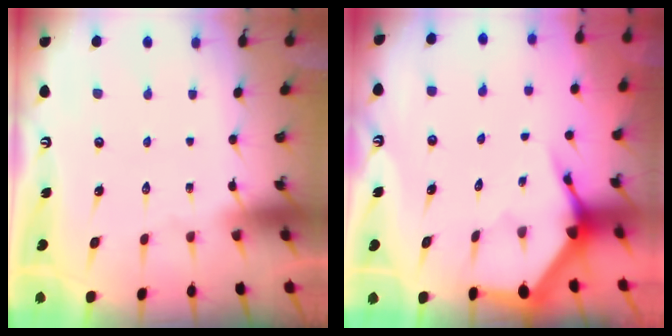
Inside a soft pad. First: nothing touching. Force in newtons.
{"total": 3.8, "press": 3.8, "slide": 0.5}